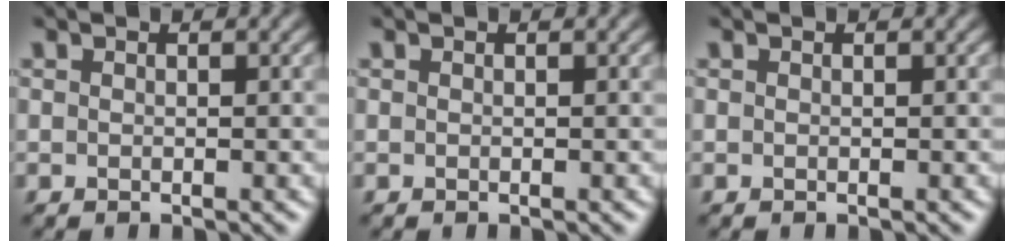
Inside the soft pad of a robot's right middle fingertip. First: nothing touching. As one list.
[{"total": 0.0}, {"total": 0.0}]